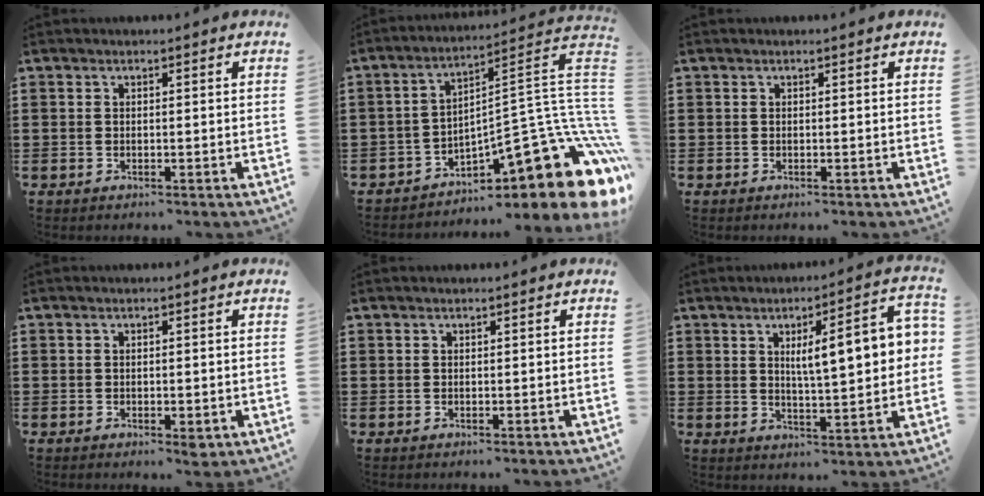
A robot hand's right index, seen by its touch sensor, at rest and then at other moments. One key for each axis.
{"total": 13.9, "fx": -5.5, "fy": 3.7, "fz": 12.2, "tx": -0.153, "ty": -0.019, "tz": -0.094}
{"total": 0.0}
{"total": 0.9, "fx": -0.2, "fy": 0.5, "fz": 0.8, "tx": -0.016, "ty": -0.001, "tz": -0.004}
{"total": 0.0}
{"total": 9.4, "fx": 2.3, "fy": 2.3, "fz": 8.8, "tx": -0.142, "ty": 0.000, "tz": 0.030}